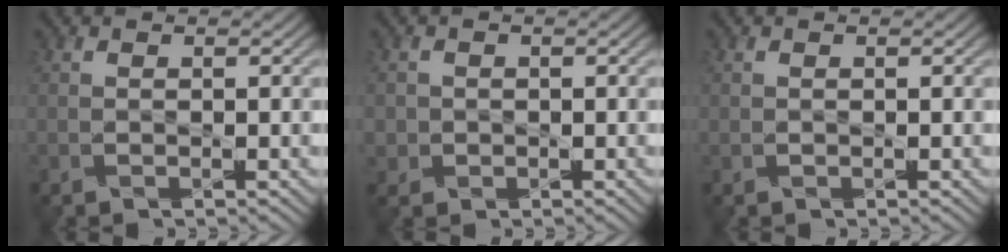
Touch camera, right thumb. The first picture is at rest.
{"total": 1.8, "force": [-0.3, 1.8, 0.0], "torque": [-0.002, -0.007, -0.007]}
{"total": 0.0}